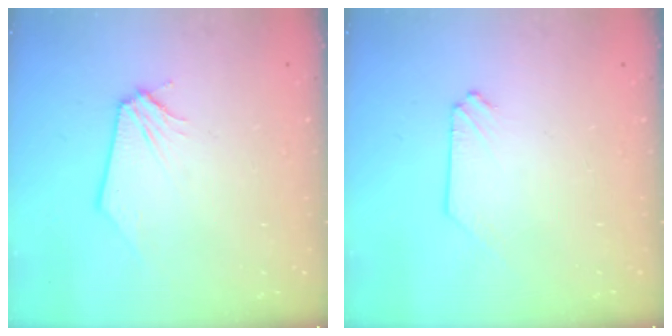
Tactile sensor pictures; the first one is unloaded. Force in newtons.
{"total": 0.0}